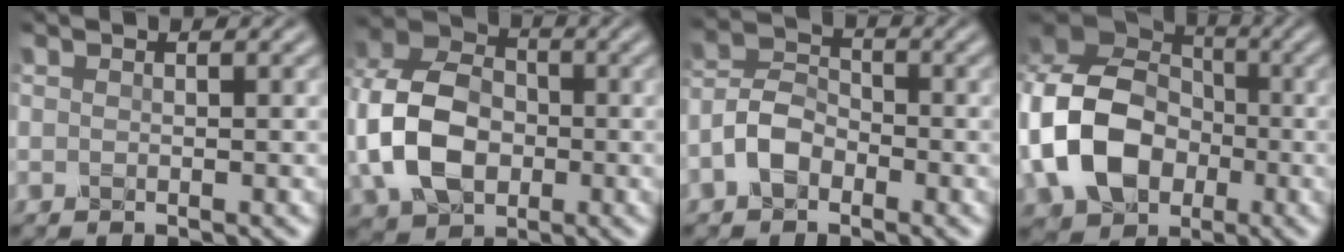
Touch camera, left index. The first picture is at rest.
{"total": 9.3, "force": [-1.4, 6.8, 6.2], "torque": [-0.149, 0.008, -0.038]}
{"total": 3.5, "force": [-1.9, 2.2, 2.0], "torque": [-0.046, 0.012, -0.045]}
{"total": 11.8, "force": [-2.6, 9.0, 7.3], "torque": [-0.164, -0.009, -0.055]}